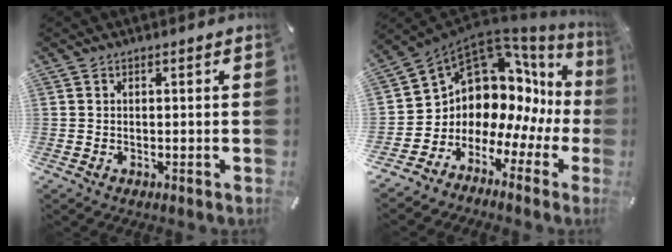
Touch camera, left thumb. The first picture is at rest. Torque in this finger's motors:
{"motor_torque": [0.51, 1.60, 1.11, 1.21, 0.13]}